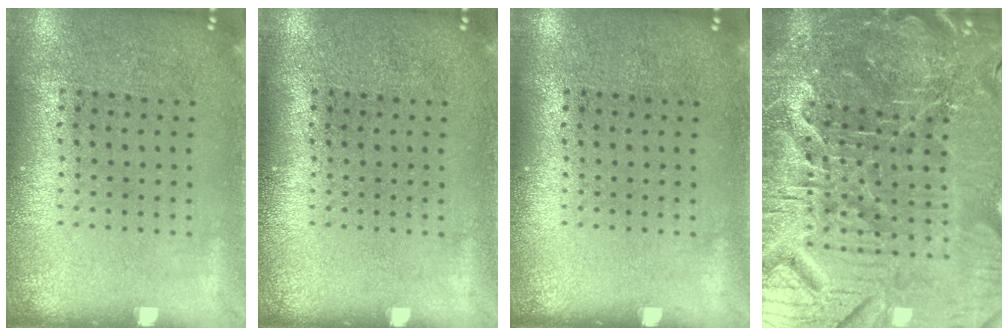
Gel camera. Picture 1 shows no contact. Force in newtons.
{"total": 0.0}
{"total": 0.0}
{"total": 6.8, "press": 6.1, "slide": 3.0}